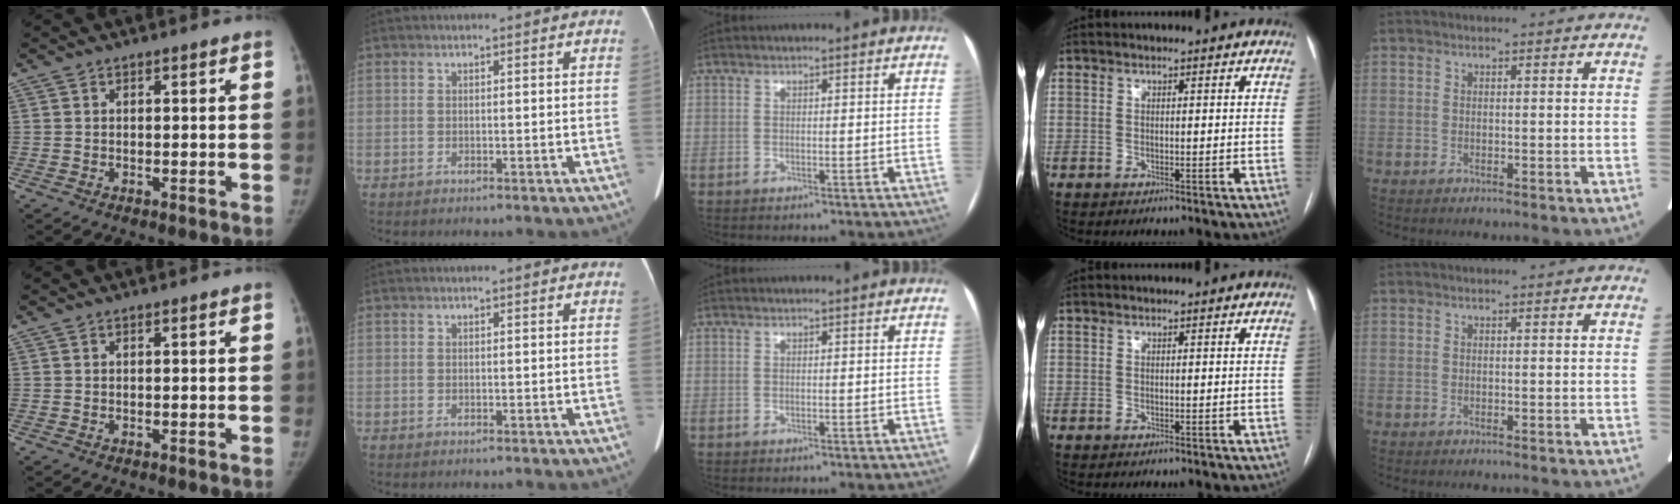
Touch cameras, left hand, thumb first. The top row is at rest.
{}